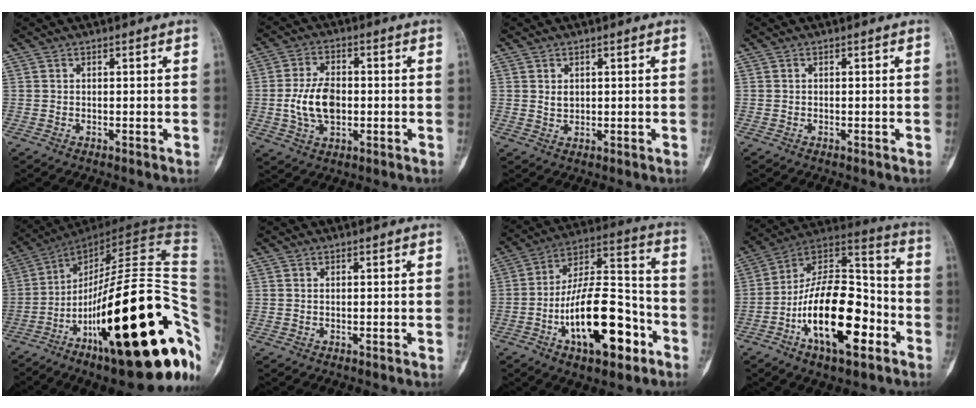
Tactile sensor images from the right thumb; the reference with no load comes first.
{"total": 9.2, "force": [-0.8, 5.7, 7.2], "torque": [-0.130, 0.007, -0.013]}
{"total": 1.7, "force": [0.5, 1.2, 1.0], "torque": [-0.013, -0.005, 0.014]}
{"total": 0.0}
{"total": 40.1, "force": [-11.2, 11.1, 36.8], "torque": [-0.474, 0.065, -0.172]}
{"total": 0.0}
{"total": 21.0, "force": [-8.1, 9.0, 17.1], "torque": [-0.265, 0.061, -0.129]}
{"total": 19.3, "force": [-7.0, 8.8, 15.8], "torque": [-0.251, 0.050, -0.118]}